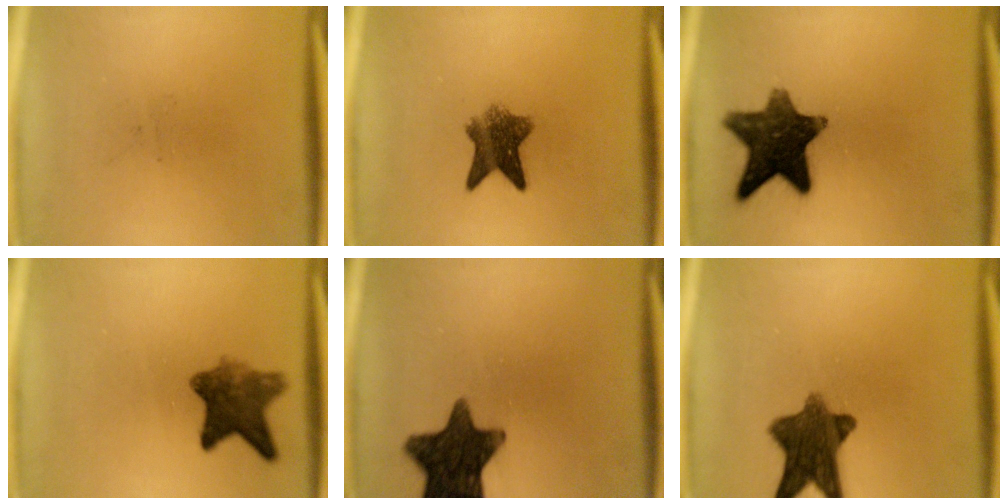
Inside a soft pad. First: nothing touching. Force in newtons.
{"total": 6.5}
{"total": 12.6}
{"total": 7.3}
{"total": 13.7}
{"total": 10.3}